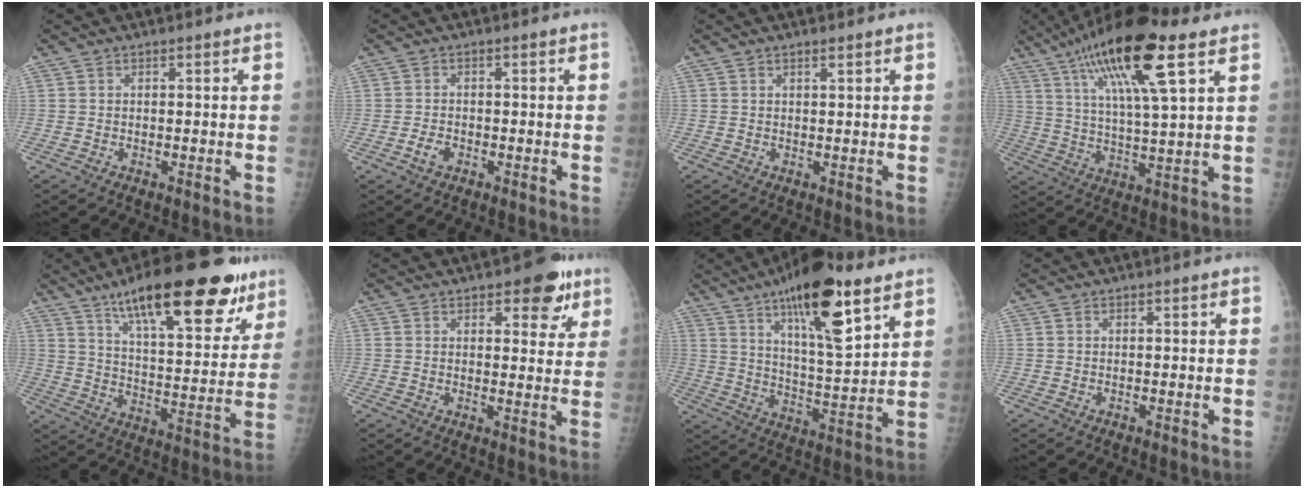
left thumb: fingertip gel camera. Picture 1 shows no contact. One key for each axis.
{"total": 2.1, "fx": -1.1, "fy": 1.3, "fz": 1.2, "tx": -0.021, "ty": 0.004, "tz": -0.020}
{"total": 0.8, "fx": 0.6, "fy": 0.0, "fz": 0.5, "tx": -0.005, "ty": -0.003, "tz": 0.012}
{"total": 18.2, "fx": 9.4, "fy": 3.7, "fz": 15.2, "tx": -0.264, "ty": -0.016, "tz": 0.164}
{"total": 24.5, "fx": 15.5, "fy": 7.8, "fz": 17.3, "tx": -0.215, "ty": -0.045, "tz": 0.236}
{"total": 7.5, "fx": 4.3, "fy": 3.6, "fz": 4.9, "tx": -0.027, "ty": -0.017, "tz": 0.051}
{"total": 18.3, "fx": 10.6, "fy": 4.9, "fz": 14.0, "tx": -0.204, "ty": -0.053, "tz": 0.177}
{"total": 0.0}